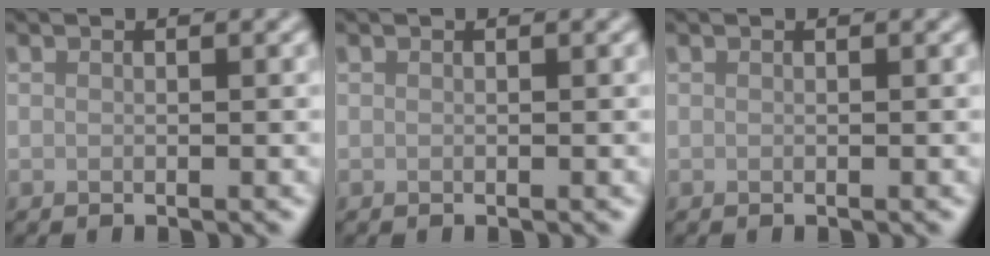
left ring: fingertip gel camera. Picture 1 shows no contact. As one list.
[{"total": 0.0}, {"total": 0.0}]